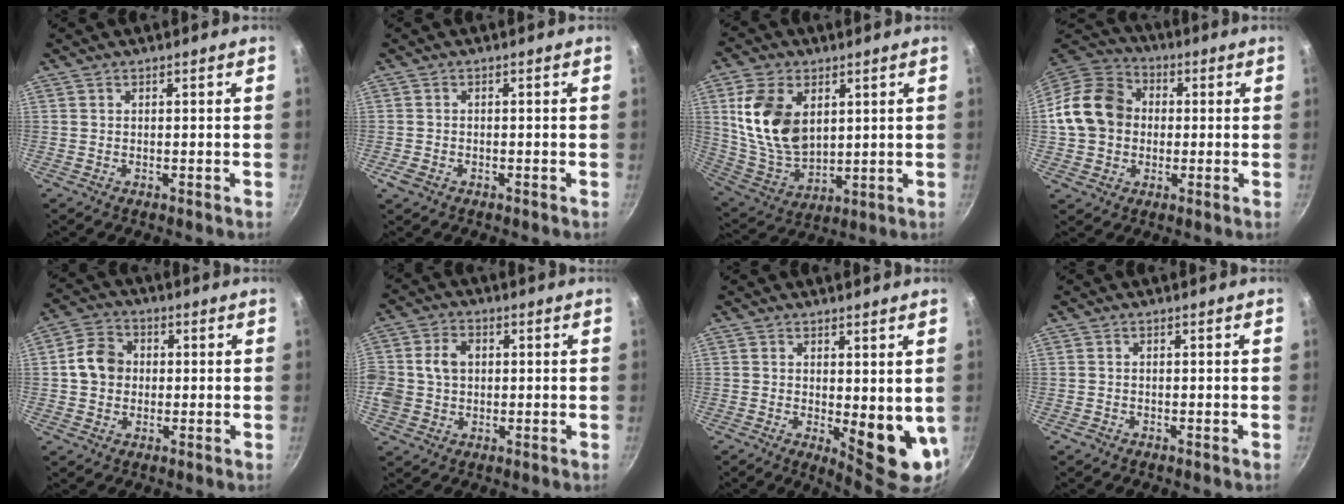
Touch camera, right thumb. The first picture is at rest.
{"total": 2.4, "force": [-1.2, 1.6, 1.3], "torque": [-0.027, 0.004, -0.022]}
{"total": 15.9, "force": [4.2, 10.3, 11.3], "torque": [-0.196, -0.026, 0.093]}
{"total": 15.3, "force": [0.5, 12.7, 8.4], "torque": [-0.129, 0.031, -0.004]}
{"total": 7.7, "force": [0.3, 6.5, 4.0], "torque": [-0.045, 0.014, -0.009]}
{"total": 9.8, "force": [0.9, 8.1, 5.4], "torque": [-0.103, 0.020, 0.009]}
{"total": 9.5, "force": [0.4, 3.8, 8.7], "torque": [-0.096, -0.020, 0.016]}
{"total": 0.7, "force": [-0.5, 0.5, 0.1], "torque": [-0.007, 0.005, -0.009]}